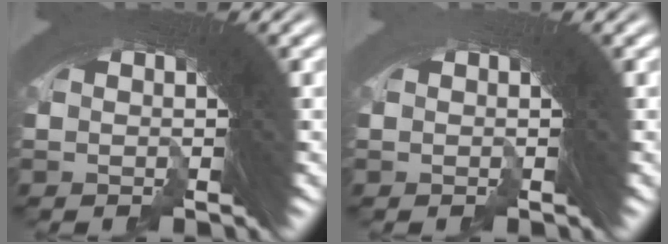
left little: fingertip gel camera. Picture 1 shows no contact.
{"total": 1.0, "force": [-0.5, -0.4, -0.7], "torque": [0.011, 0.000, -0.006]}